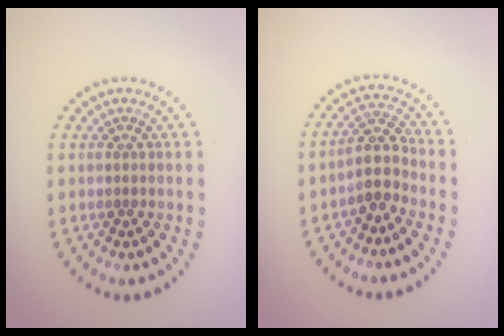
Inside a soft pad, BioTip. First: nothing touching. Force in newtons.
{"total": 2.9, "press": 2.4, "slide": 1.6}